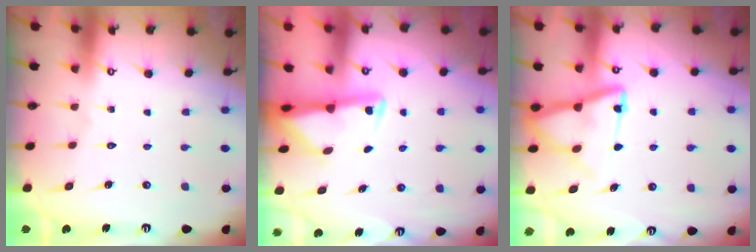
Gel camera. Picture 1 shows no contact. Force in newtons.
{"total": 2.8, "press": 2.7, "slide": 0.7}
{"total": 11.0, "press": 10.9, "slide": 1.2}